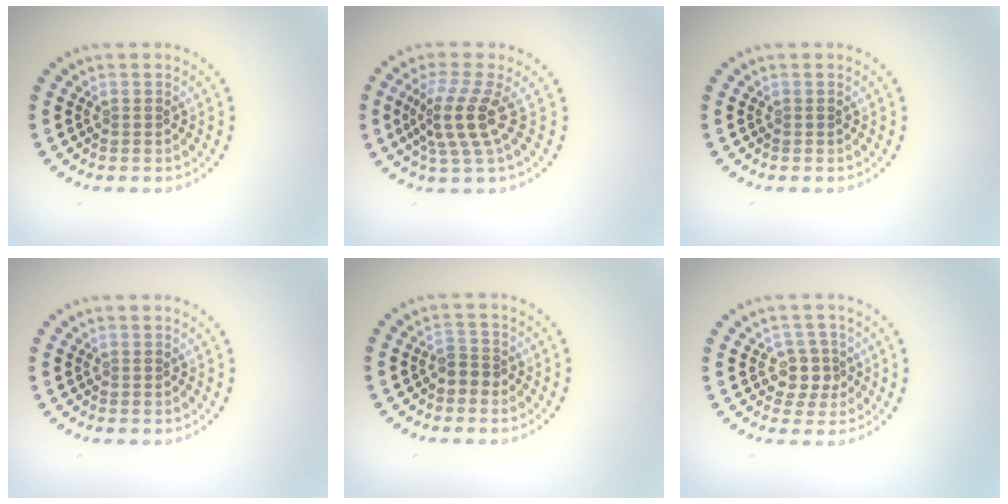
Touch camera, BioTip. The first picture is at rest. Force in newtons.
{"total": 4.0, "press": 2.9, "slide": 2.7}
{"total": 0.0}
{"total": 0.0}
{"total": 1.6, "press": 1.4, "slide": 0.7}
{"total": 2.5, "press": 2.2, "slide": 1.1}